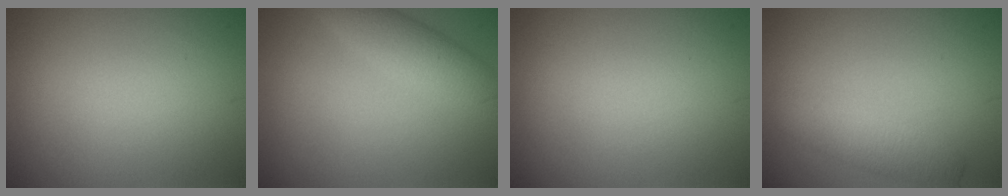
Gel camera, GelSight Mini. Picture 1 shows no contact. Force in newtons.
{"total": 3.8, "press": 3.8, "slide": 0.1}
{"total": 0.0}
{"total": 3.2, "press": 3.2, "slide": 0.1}